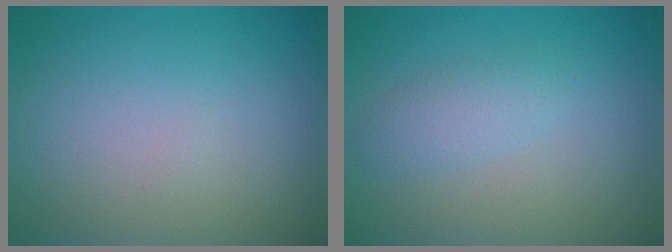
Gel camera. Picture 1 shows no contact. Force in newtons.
{"total": 2.0, "press": 2.0, "slide": 0.1}